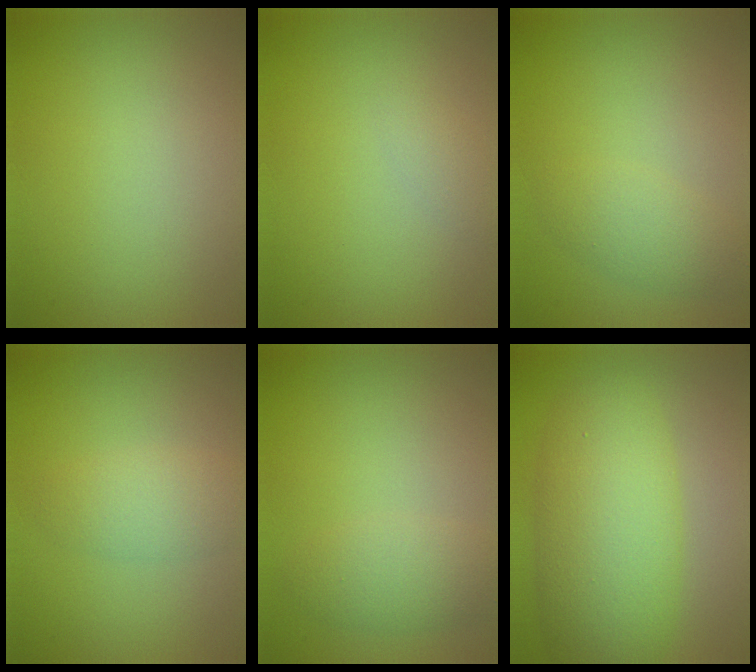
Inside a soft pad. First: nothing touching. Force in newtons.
{"total": 1.1, "press": 1.1, "slide": 0.0}
{"total": 2.2, "press": 2.2, "slide": 0.1}
{"total": 2.5, "press": 2.5, "slide": 0.2}
{"total": 2.5, "press": 2.5, "slide": 0.1}
{"total": 7.9, "press": 7.9, "slide": 0.4}